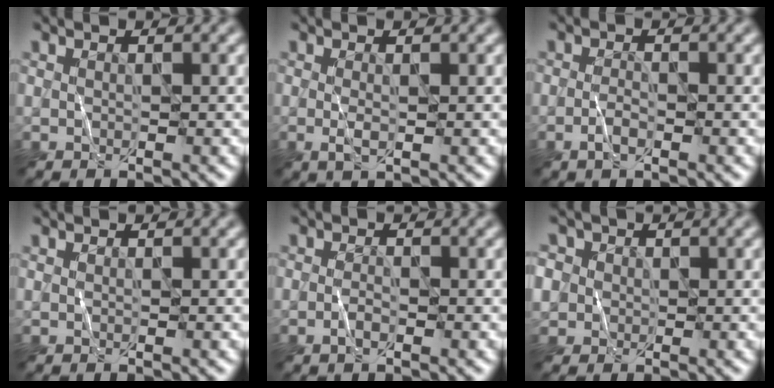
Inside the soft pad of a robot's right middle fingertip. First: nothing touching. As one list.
[{"total": 1.5, "force": [-0.2, 0.4, 1.4], "torque": [-0.032, -0.002, -0.004]}, {"total": 1.5, "force": [-0.8, 0.5, 1.1], "torque": [-0.023, 0.002, -0.018]}, {"total": 0.0}, {"total": 1.1, "force": [-0.6, 0.5, 0.9], "torque": [-0.017, 0.003, -0.013]}, {"total": 4.7, "force": [1.2, 4.3, 1.6], "torque": [-0.036, 0.029, 0.000]}]